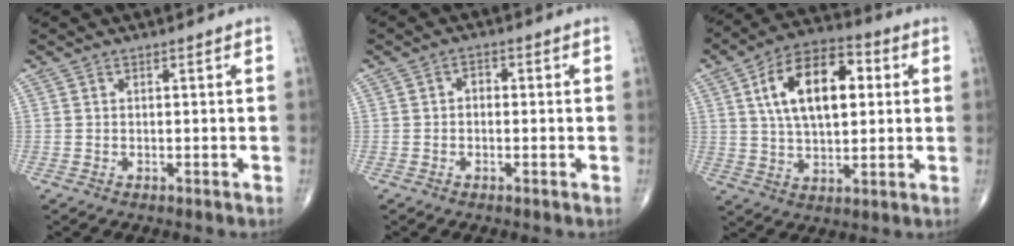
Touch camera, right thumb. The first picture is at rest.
{"total": 1.8, "force": [-0.2, 1.3, 1.2], "torque": [-0.006, 0.010, -0.009]}
{"total": 16.5, "force": [3.9, 8.8, 13.4], "torque": [-0.206, 0.012, 0.061]}